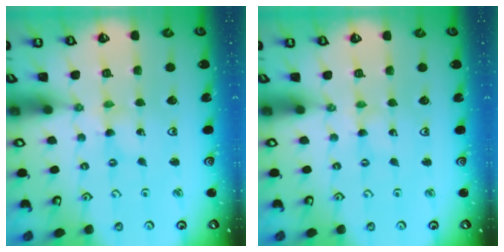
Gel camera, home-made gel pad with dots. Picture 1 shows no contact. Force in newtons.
{"total": 0.0}